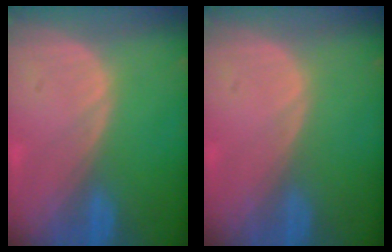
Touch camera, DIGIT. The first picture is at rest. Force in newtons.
{"total": 0.0}